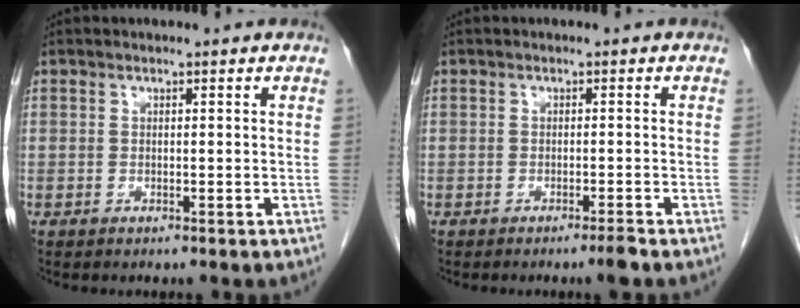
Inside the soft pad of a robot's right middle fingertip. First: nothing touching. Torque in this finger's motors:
{"motor_torque": [0.75, -0.51, 0.18, 0.06]}